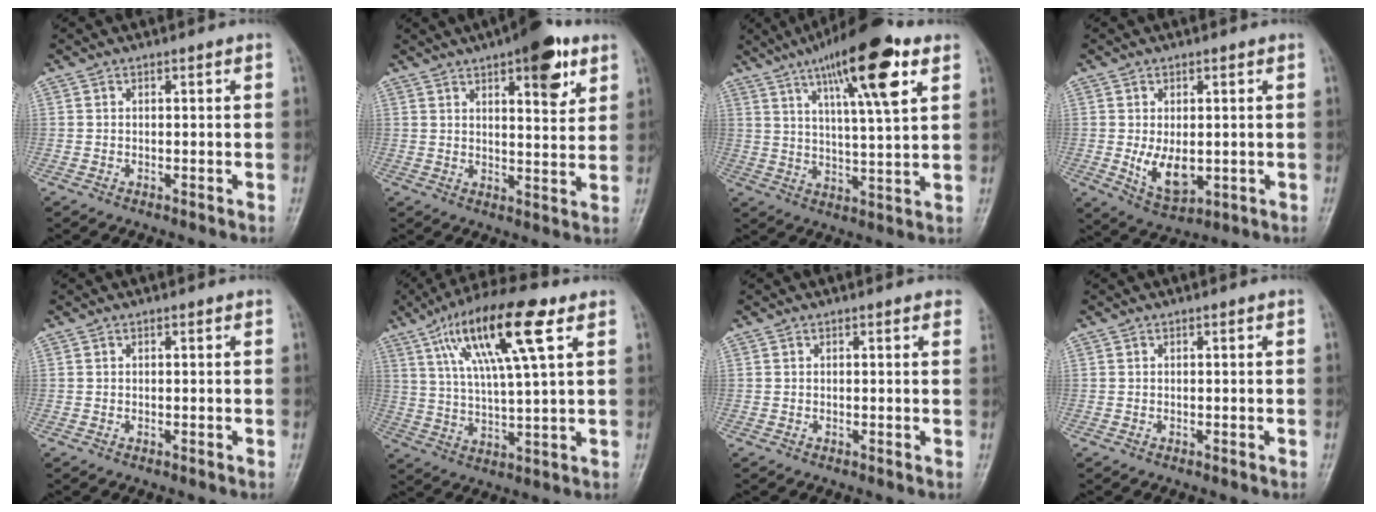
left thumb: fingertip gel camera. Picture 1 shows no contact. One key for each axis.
{"total": 11.5, "fx": 6.3, "fy": 4.1, "fz": 8.8, "tx": -0.092, "ty": -0.025, "tz": 0.083}
{"total": 17.1, "fx": 8.7, "fy": 3.8, "fz": 14.2, "tx": -0.215, "ty": -0.023, "tz": 0.138}
{"total": 7.1, "fx": -0.5, "fy": 4.2, "fz": 5.7, "tx": -0.085, "ty": -0.017, "tz": 0.005}
{"total": 0.0}
{"total": 17.0, "fx": 7.6, "fy": 3.8, "fz": 14.7, "tx": -0.267, "ty": -0.007, "tz": 0.132}
{"total": 2.0, "fx": 1.5, "fy": 0.7, "fz": 1.0, "tx": 0.001, "ty": 0.002, "tz": 0.008}
{"total": 0.0}